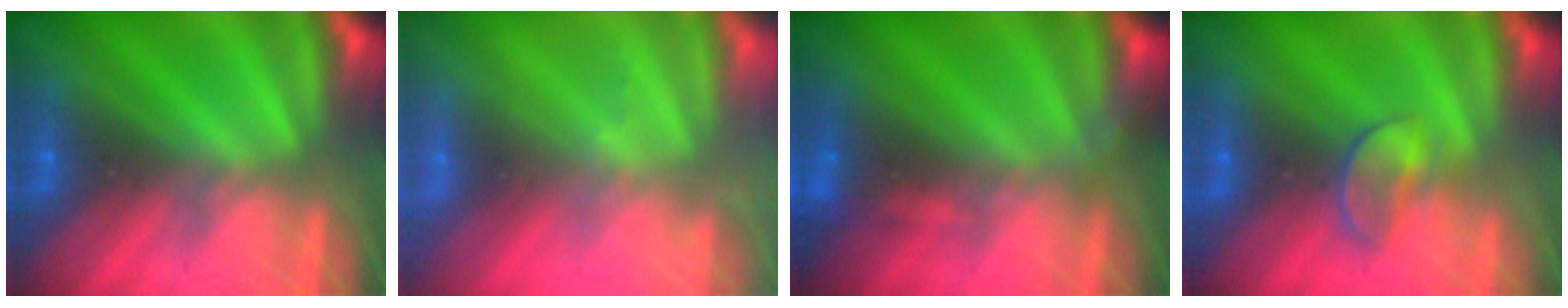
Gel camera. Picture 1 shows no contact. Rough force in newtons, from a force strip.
{"total": 2.4}
{"total": 2.9}
{"total": 2.3}